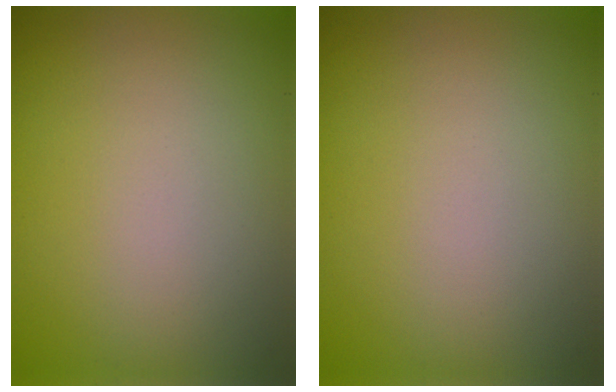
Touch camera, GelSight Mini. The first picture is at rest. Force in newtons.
{"total": 0.0}